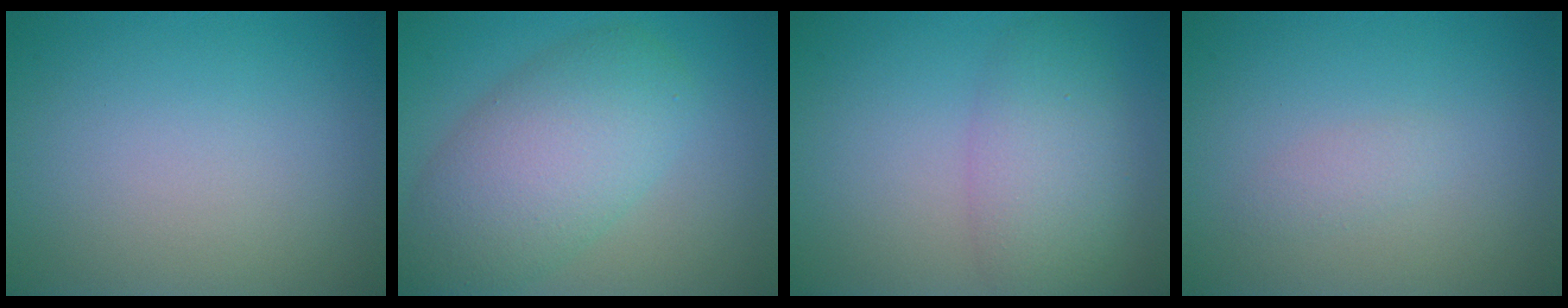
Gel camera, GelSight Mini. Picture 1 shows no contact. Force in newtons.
{"total": 7.6, "press": 7.6, "slide": 0.3}
{"total": 4.7, "press": 4.7, "slide": 0.2}
{"total": 1.0, "press": 1.0, "slide": 0.1}